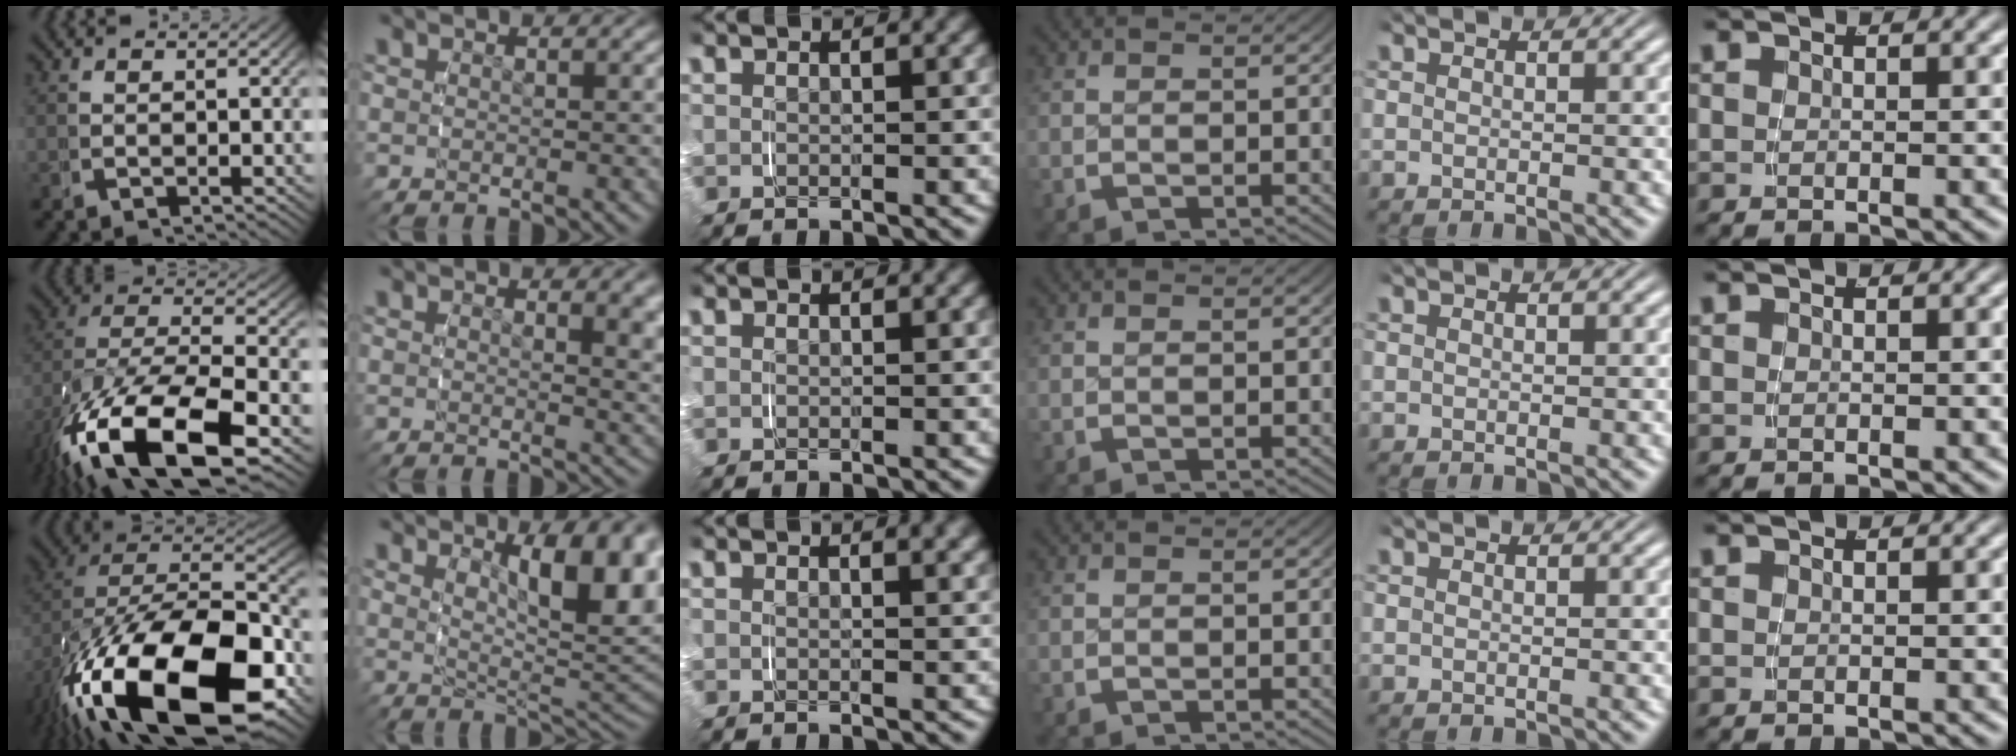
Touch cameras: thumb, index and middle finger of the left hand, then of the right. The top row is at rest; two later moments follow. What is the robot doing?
{"motion": "grasp_and_lifting", "object": "plastic wrap"}